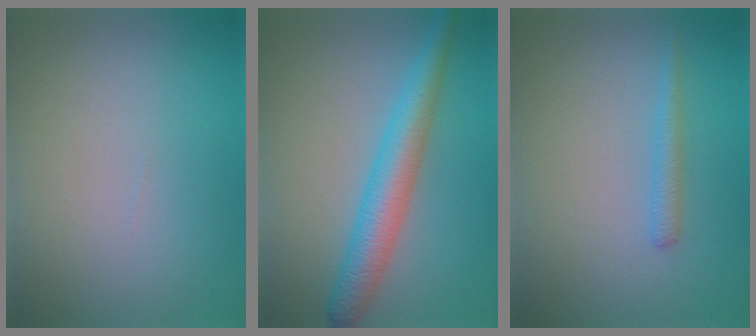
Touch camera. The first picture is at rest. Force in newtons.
{"total": 4.9, "press": 4.9, "slide": 0.1}
{"total": 1.3, "press": 1.3, "slide": 0.1}